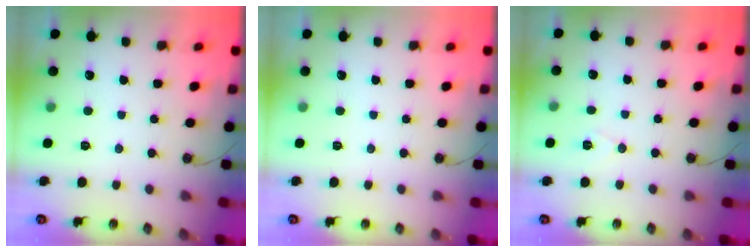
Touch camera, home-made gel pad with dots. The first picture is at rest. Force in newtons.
{"total": 0.0}
{"total": 7.4, "press": 5.8, "slide": 4.5}